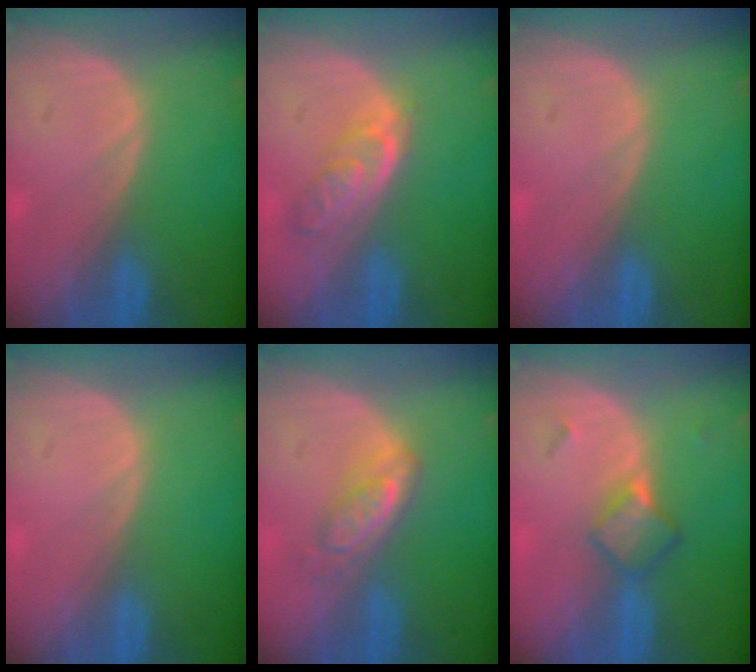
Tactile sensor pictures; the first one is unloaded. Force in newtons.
{"total": 4.6, "press": 4.4, "slide": 1.1}
{"total": 0.0}
{"total": 0.0}
{"total": 4.9, "press": 4.6, "slide": 1.8}
{"total": 4.8, "press": 4.2, "slide": 2.4}